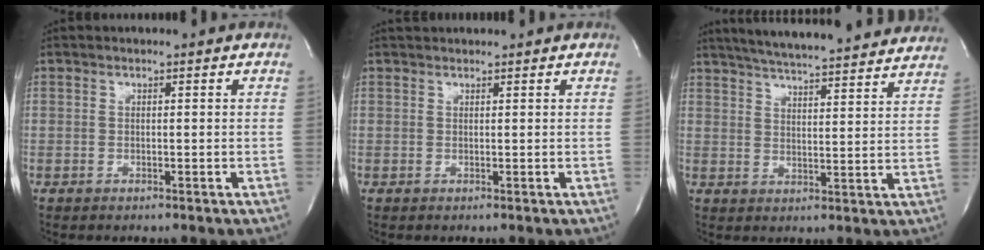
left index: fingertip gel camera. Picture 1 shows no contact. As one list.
[{"total": 1.9, "force": [1.9, 0.2, 0.3], "torque": [-0.007, 0.024, 0.033]}, {"total": 23.5, "force": [21.4, 1.9, 9.5], "torque": [-0.156, -0.005, 0.279]}]